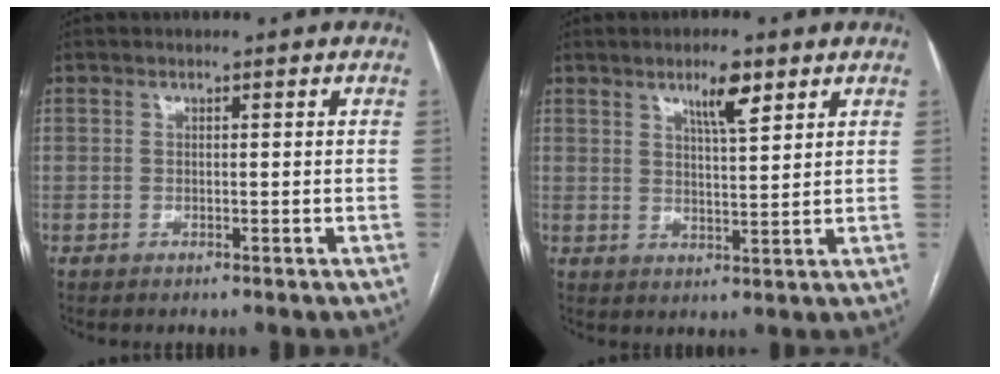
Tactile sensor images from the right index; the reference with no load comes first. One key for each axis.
{"total": 5.3, "fx": 3.2, "fy": 0.9, "fz": 4.2, "tx": -0.072, "ty": -0.001, "tz": 0.053}